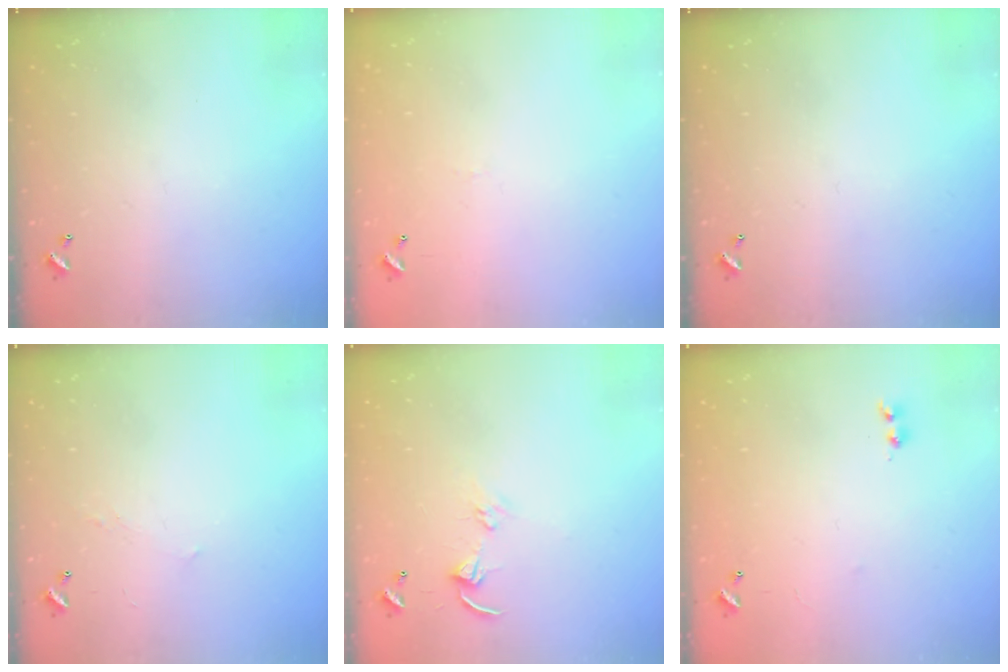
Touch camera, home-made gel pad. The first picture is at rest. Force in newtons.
{"total": 5.8, "press": 5.7, "slide": 0.8}
{"total": 0.0}
{"total": 2.9, "press": 2.8, "slide": 0.4}
{"total": 4.4, "press": 4.4, "slide": 0.5}
{"total": 7.3, "press": 7.3, "slide": 0.5}